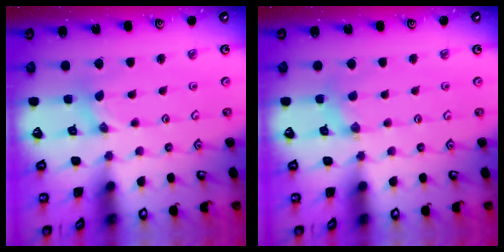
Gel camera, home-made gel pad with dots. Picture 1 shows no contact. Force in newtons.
{"total": 1.9, "press": 1.8, "slide": 0.4}